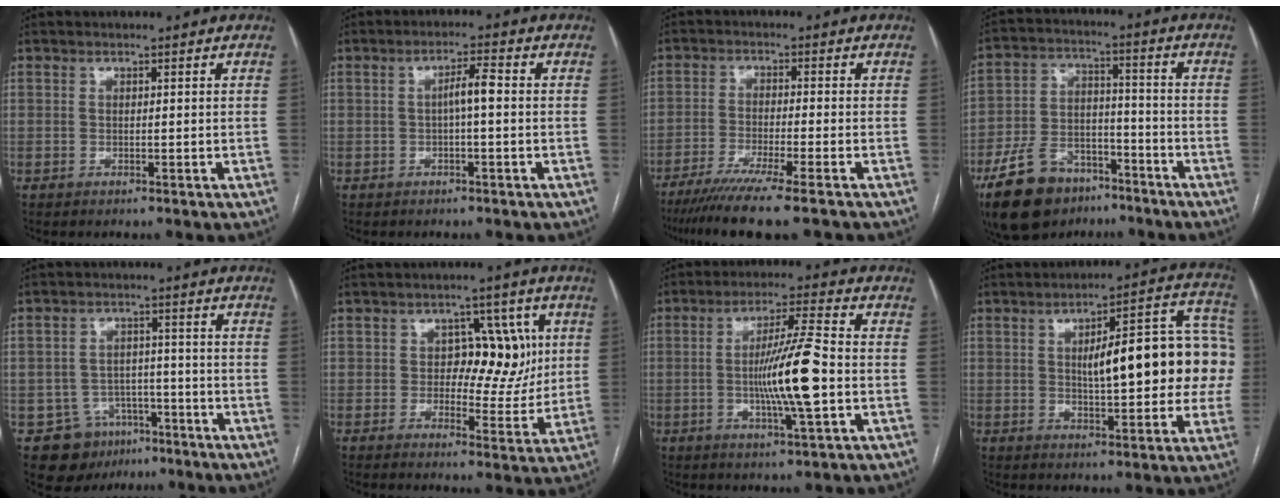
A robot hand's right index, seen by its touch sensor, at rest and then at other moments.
{"total": 3.2, "force": [-0.1, 0.3, 3.1], "torque": [-0.054, 0.007, -0.002]}
{"total": 10.9, "force": [-8.5, -0.7, 6.7], "torque": [-0.102, -0.031, -0.135]}
{"total": 14.2, "force": [-9.5, 8.0, 6.9], "torque": [-0.142, 0.009, -0.162]}
{"total": 9.4, "force": [-5.3, 7.6, 1.9], "torque": [-0.031, 0.019, -0.070]}
{"total": 8.7, "force": [1.5, 5.5, 6.6], "torque": [-0.070, 0.015, 0.026]}
{"total": 11.5, "force": [-1.6, 0.2, 11.4], "torque": [-0.203, -0.003, -0.032]}
{"total": 18.6, "force": [1.4, 5.0, 17.9], "torque": [-0.230, 0.043, 0.024]}